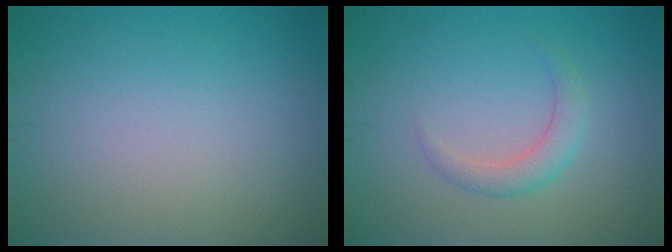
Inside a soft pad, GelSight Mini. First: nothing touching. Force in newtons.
{"total": 2.0, "press": 2.0, "slide": 0.2}